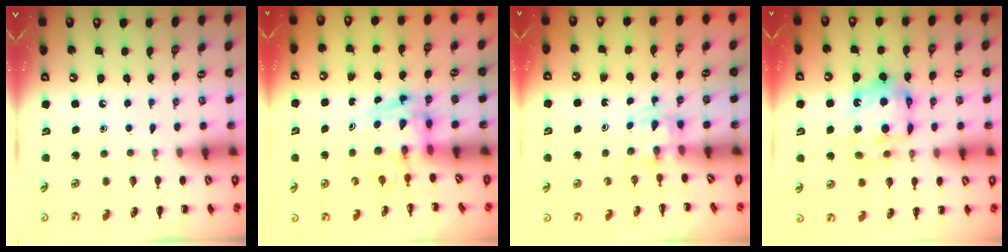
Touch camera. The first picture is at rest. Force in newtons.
{"total": 2.6, "press": 2.6, "slide": 0.2}
{"total": 1.5, "press": 1.4, "slide": 0.7}
{"total": 12.2, "press": 12.2, "slide": 1.4}